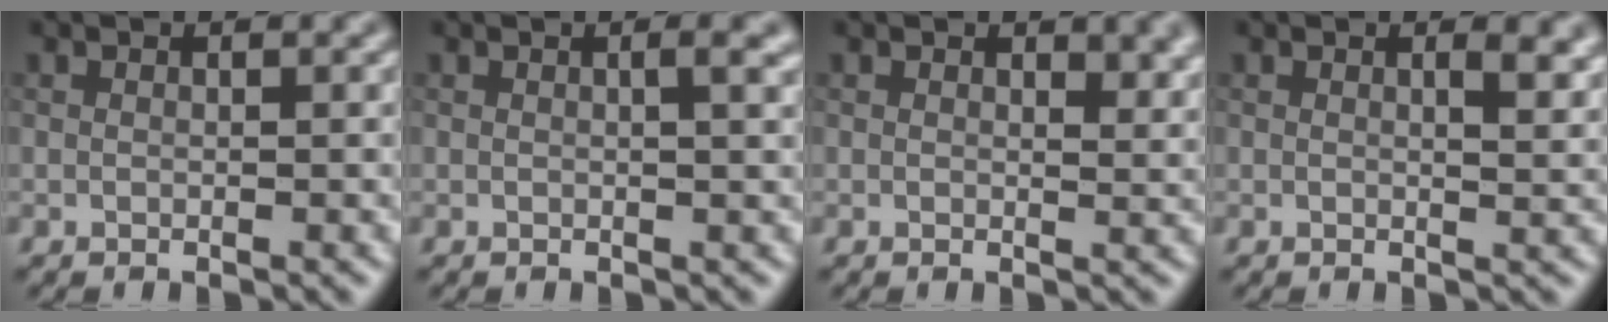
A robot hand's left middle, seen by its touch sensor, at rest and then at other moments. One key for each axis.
{"total": 2.0, "fx": 0.5, "fy": 0.6, "fz": 1.9, "tx": -0.020, "ty": 0.005, "tz": 0.001}
{"total": 2.3, "fx": 1.2, "fy": 0.9, "fz": 1.7, "tx": -0.020, "ty": -0.003, "tz": 0.021}
{"total": 2.7, "fx": 1.1, "fy": 1.0, "fz": 2.2, "tx": -0.021, "ty": 0.002, "tz": 0.016}